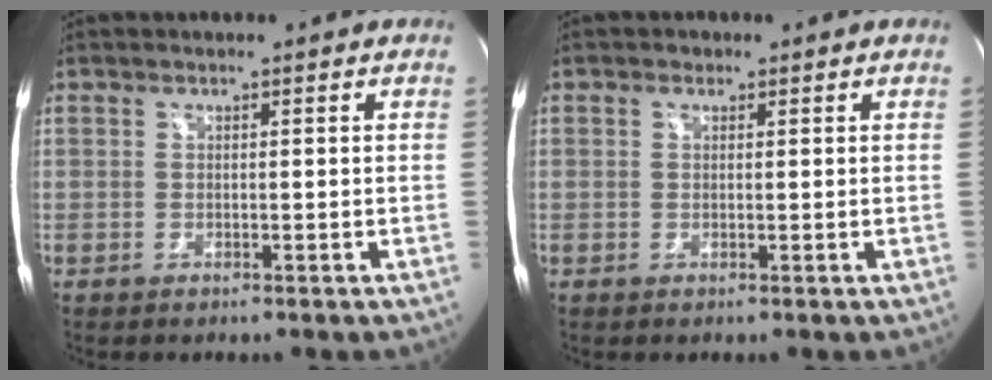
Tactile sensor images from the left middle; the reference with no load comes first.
{"total": 0.8, "force": [0.5, 0.6, 0.3], "torque": [-0.008, 0.004, 0.006]}